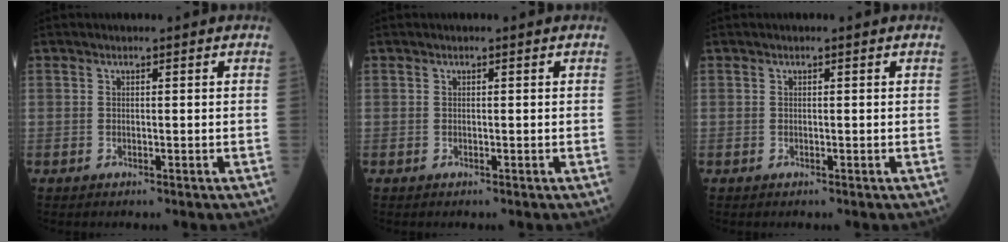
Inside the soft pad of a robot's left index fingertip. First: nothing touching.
{"total": 0.0}
{"total": 0.0}